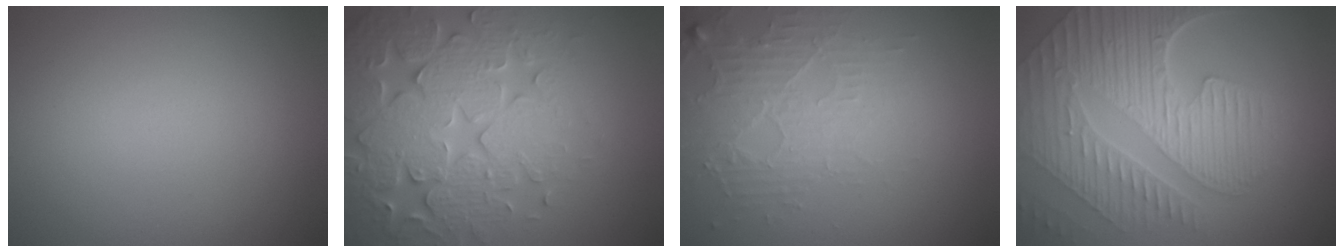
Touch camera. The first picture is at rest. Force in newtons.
{"total": 7.8, "press": 7.7, "slide": 1.5}
{"total": 3.8, "press": 2.9, "slide": 2.4}
{"total": 9.2, "press": 6.2, "slide": 6.7}